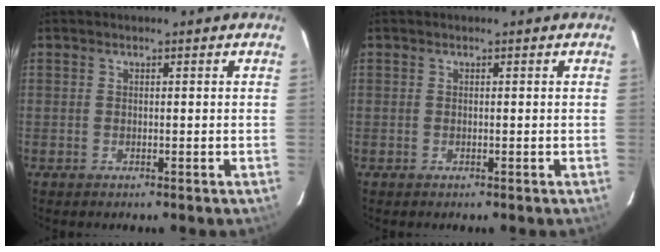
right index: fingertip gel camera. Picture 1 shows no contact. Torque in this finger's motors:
{"motor_torque": [0.00, 0.29, 0.01, 0.00]}